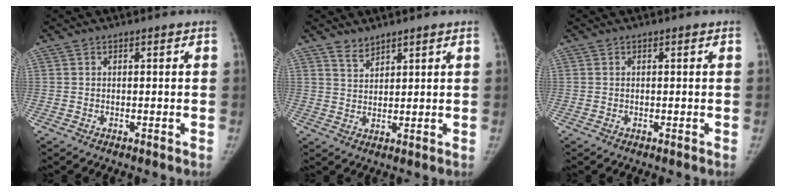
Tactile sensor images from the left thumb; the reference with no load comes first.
{"total": 2.8, "force": [2.5, 1.0, 0.5], "torque": [0.005, -0.020, 0.048]}
{"total": 0.0}